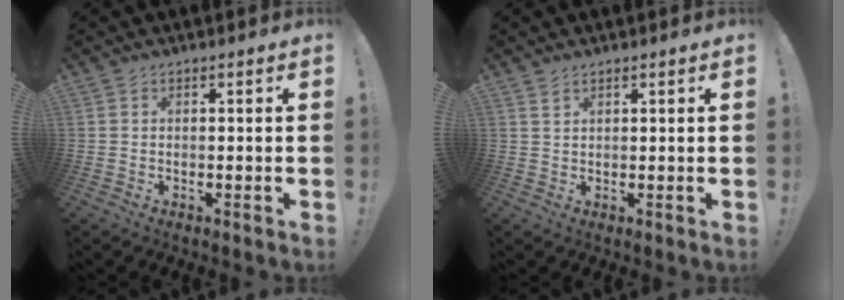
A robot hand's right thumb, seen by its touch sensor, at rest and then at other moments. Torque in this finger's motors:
{"motor_torque": [0.06, -0.03, 0.05, -0.13, 0.07]}